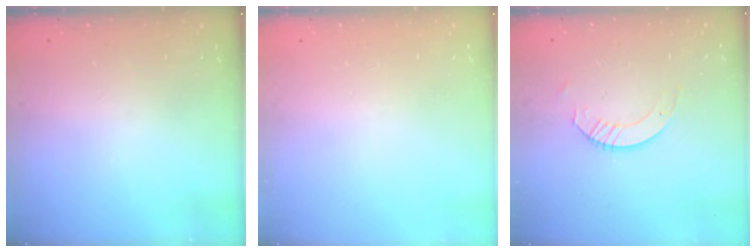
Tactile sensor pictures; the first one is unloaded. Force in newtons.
{"total": 0.0}
{"total": 3.8, "press": 3.8, "slide": 0.4}